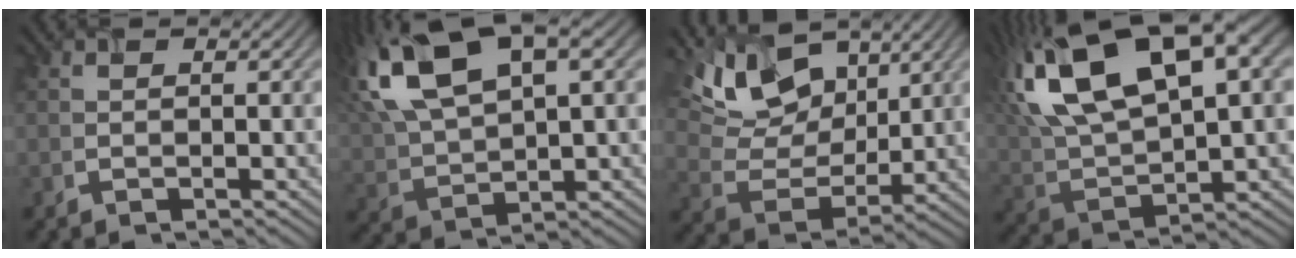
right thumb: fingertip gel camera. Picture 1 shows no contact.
{"total": 14.7, "force": [6.8, 6.4, 11.3], "torque": [-0.265, 0.024, 0.138]}
{"total": 10.6, "force": [5.6, 6.2, 6.6], "torque": [-0.152, 0.005, 0.103]}
{"total": 19.2, "force": [8.3, 8.5, 15.1], "torque": [-0.324, 0.036, 0.154]}